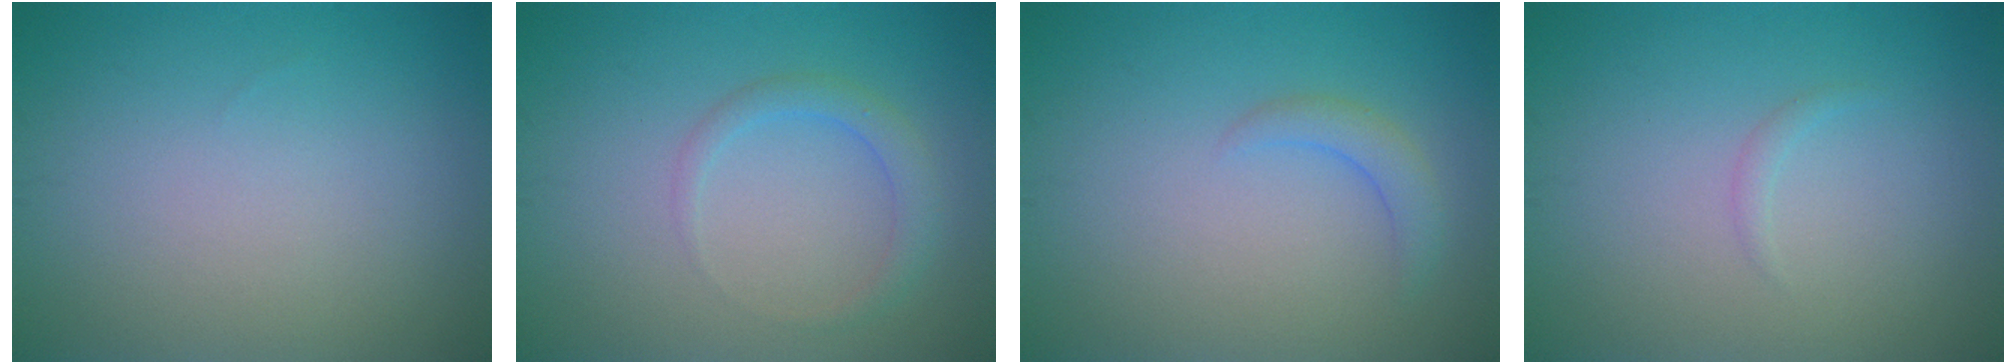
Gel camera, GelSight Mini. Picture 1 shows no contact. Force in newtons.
{"total": 1.9, "press": 1.9, "slide": 0.1}
{"total": 1.7, "press": 1.7, "slide": 0.3}
{"total": 0.6, "press": 0.6, "slide": 0.0}